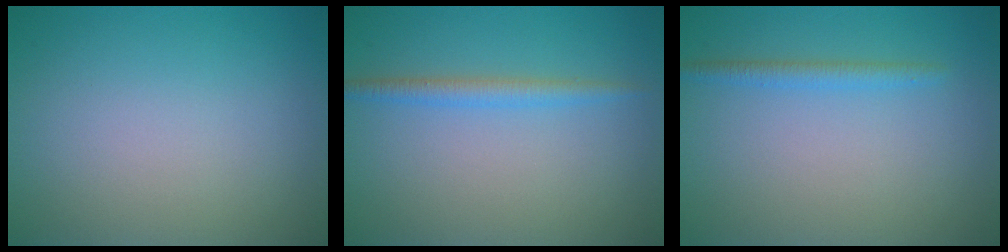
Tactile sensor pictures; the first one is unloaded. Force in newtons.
{"total": 1.9, "press": 1.9, "slide": 0.0}
{"total": 1.5, "press": 1.5, "slide": 0.2}